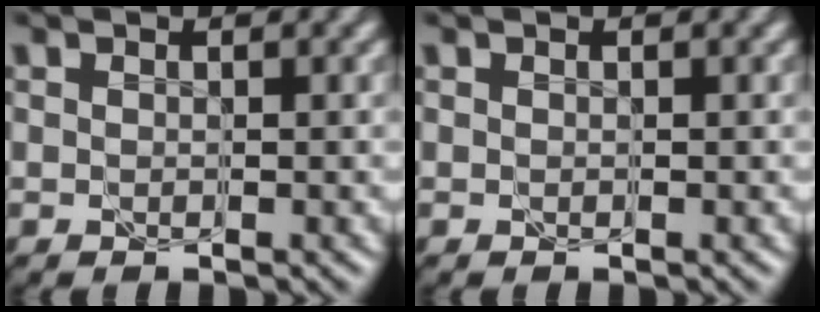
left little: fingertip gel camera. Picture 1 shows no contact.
{"total": 0.0}